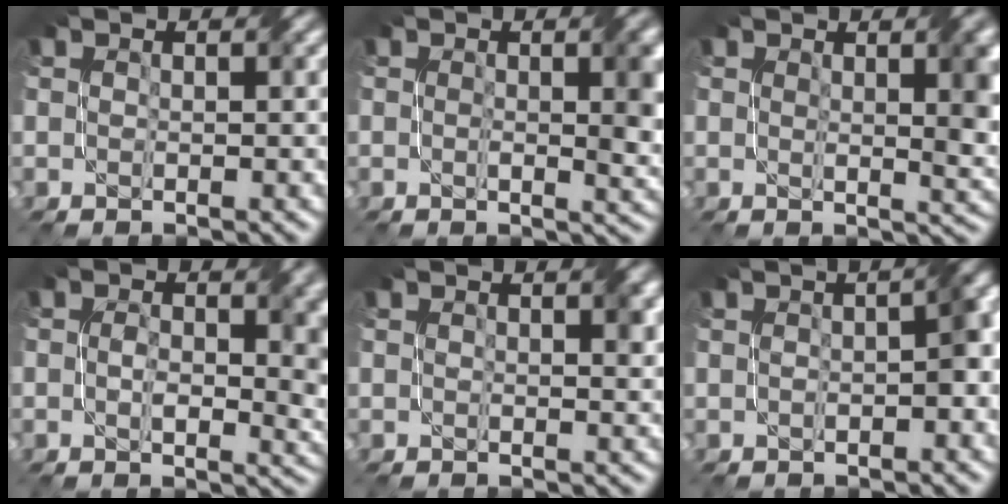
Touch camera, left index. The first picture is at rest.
{"total": 4.1, "force": [0.4, 1.1, 3.9], "torque": [-0.052, 0.001, 0.008]}
{"total": 4.5, "force": [1.4, 1.2, 4.1], "torque": [-0.047, 0.000, 0.023]}
{"total": 6.3, "force": [0.0, 3.3, 5.3], "torque": [-0.071, -0.003, -0.002]}
{"total": 1.2, "force": [0.6, 0.3, 1.0], "torque": [-0.008, -0.001, 0.010]}
{"total": 3.3, "force": [-0.1, 1.0, 3.2], "torque": [-0.045, 0.012, 0.000]}